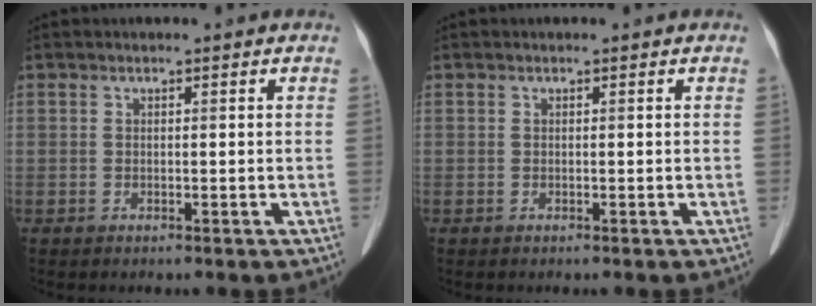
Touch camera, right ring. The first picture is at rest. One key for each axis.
{"total": 0.0}